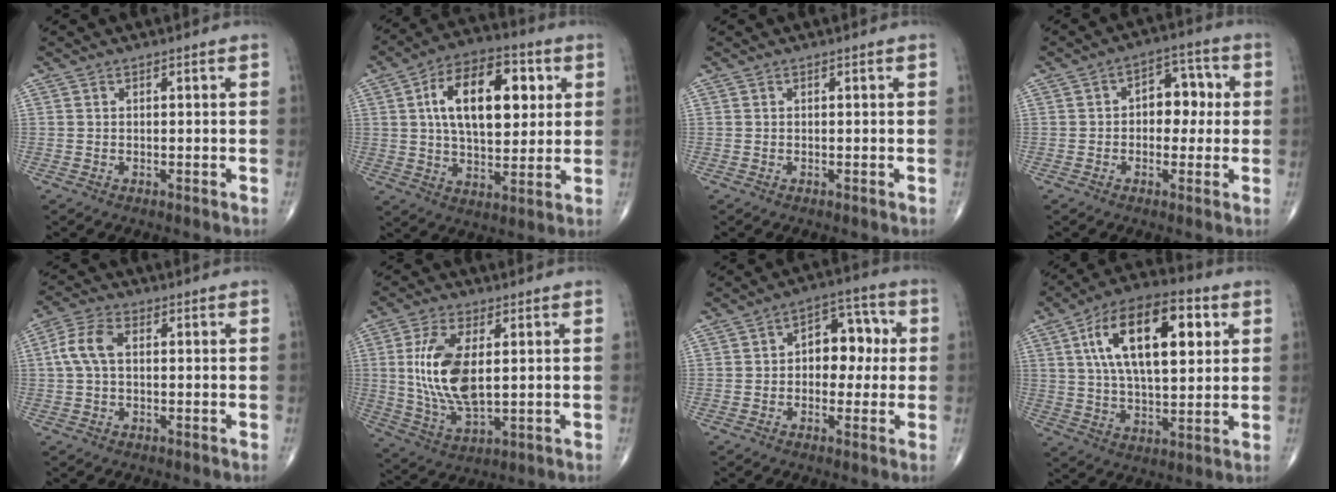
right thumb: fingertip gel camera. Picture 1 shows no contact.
{"total": 18.2, "force": [4.5, 9.8, 14.7], "torque": [-0.206, 0.003, 0.071]}
{"total": 0.0}
{"total": 7.7, "force": [0.5, 5.2, 5.7], "torque": [-0.039, 0.023, -0.001]}
{"total": 6.2, "force": [0.7, 3.6, 5.0], "torque": [-0.116, 0.020, 0.009]}
{"total": 13.2, "force": [1.8, 6.1, 11.5], "torque": [-0.235, -0.013, 0.043]}
{"total": 10.9, "force": [0.7, 7.2, 8.2], "torque": [-0.072, 0.032, 0.001]}
{"total": 20.3, "force": [6.2, 9.3, 16.9], "torque": [-0.265, 0.002, 0.098]}